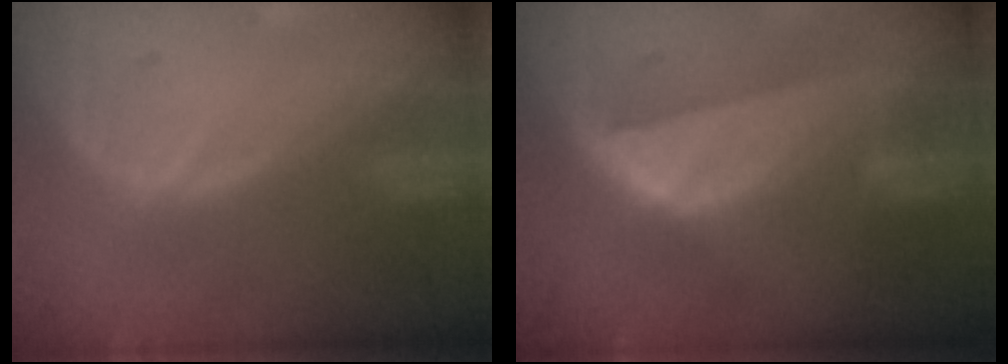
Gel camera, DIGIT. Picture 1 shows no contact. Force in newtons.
{"total": 8.2, "press": 7.3, "slide": 3.8}